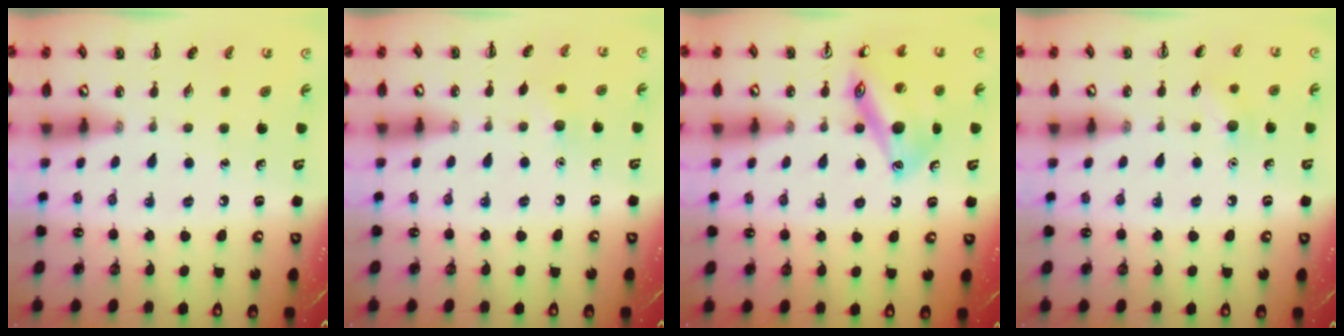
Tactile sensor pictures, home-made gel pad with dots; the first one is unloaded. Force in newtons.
{"total": 5.5, "press": 5.4, "slide": 1.2}
{"total": 16.2, "press": 16.1, "slide": 1.8}
{"total": 6.5, "press": 6.3, "slide": 1.6}